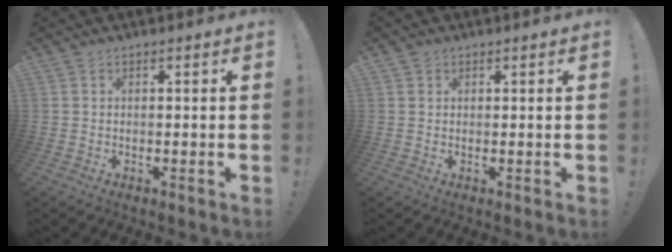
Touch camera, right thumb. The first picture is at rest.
{"total": 1.2, "force": [0.8, 0.8, 0.1], "torque": [0.004, -0.001, 0.014]}